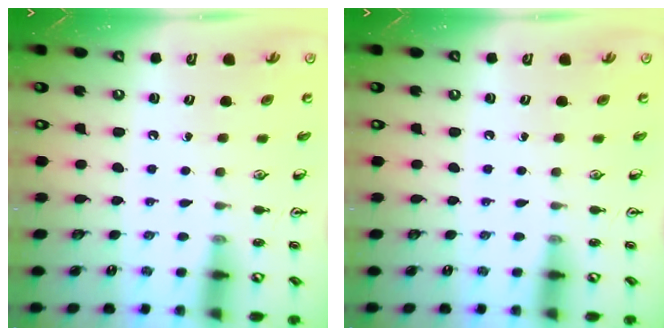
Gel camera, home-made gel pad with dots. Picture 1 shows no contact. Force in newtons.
{"total": 0.0}